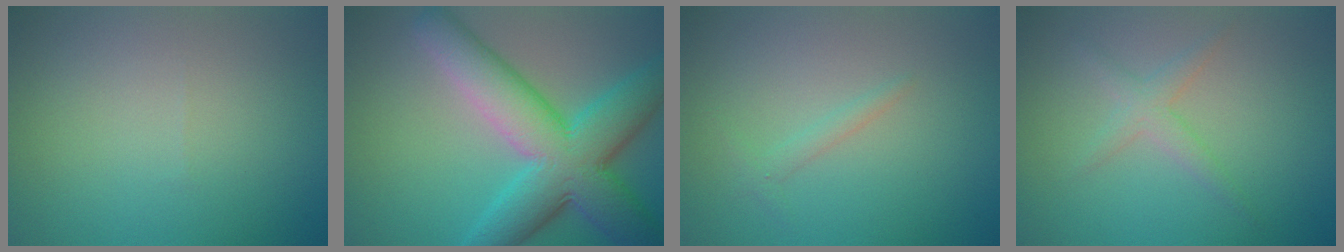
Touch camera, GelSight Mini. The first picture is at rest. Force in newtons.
{"total": 10.2, "press": 10.1, "slide": 0.3}
{"total": 0.9, "press": 0.9, "slide": 0.1}
{"total": 1.9, "press": 1.9, "slide": 0.1}